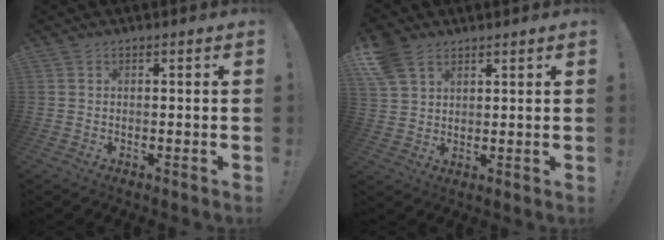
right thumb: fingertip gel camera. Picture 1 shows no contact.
{"total": 8.2, "force": [5.2, 5.4, 3.5], "torque": [-0.076, -0.016, 0.106]}